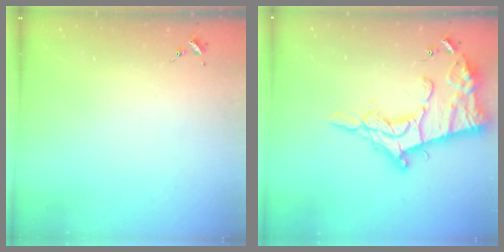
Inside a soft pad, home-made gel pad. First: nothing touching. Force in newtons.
{"total": 22.3, "press": 22.2, "slide": 2.0}